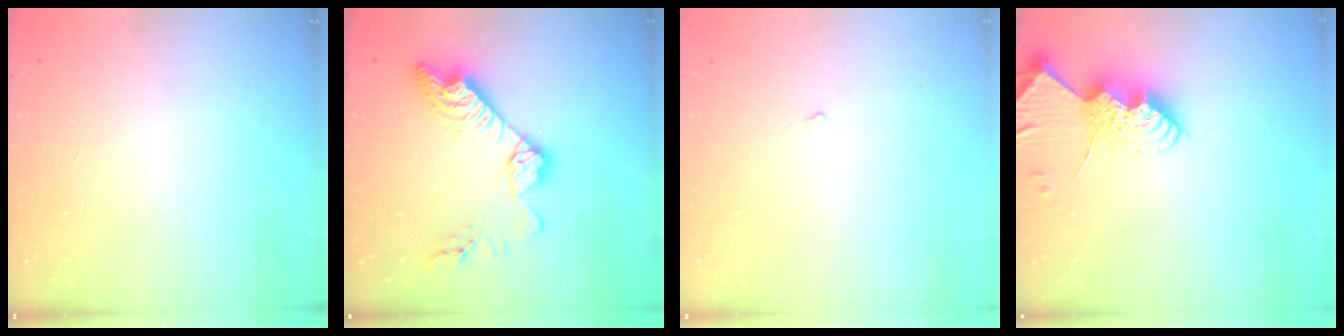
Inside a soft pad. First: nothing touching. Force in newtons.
{"total": 14.8, "press": 14.8, "slide": 1.0}
{"total": 2.2, "press": 2.1, "slide": 0.4}
{"total": 13.0, "press": 12.9, "slide": 0.9}